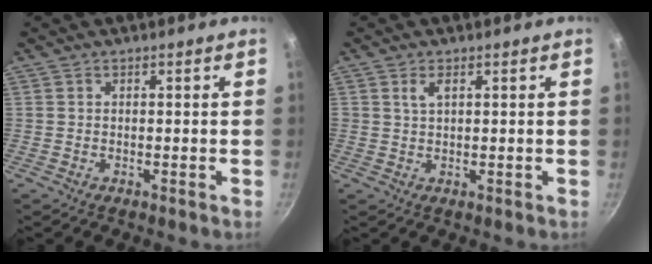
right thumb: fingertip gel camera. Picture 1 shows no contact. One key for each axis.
{"total": 1.9, "fx": 0.8, "fy": 0.9, "fz": 1.5, "tx": -0.027, "ty": -0.002, "tz": 0.017}